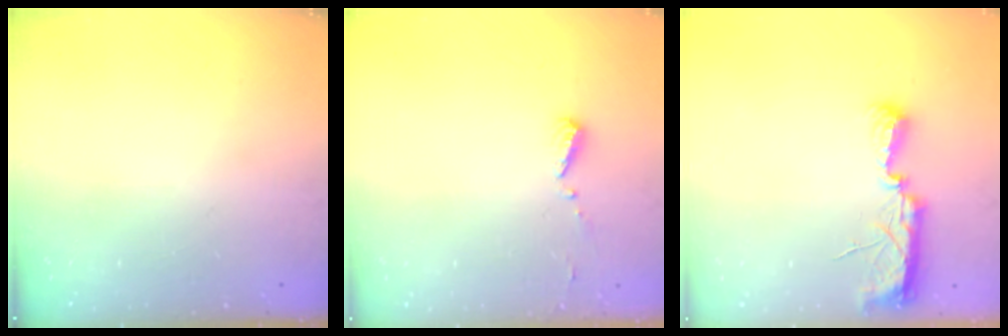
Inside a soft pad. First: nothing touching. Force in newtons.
{"total": 4.7, "press": 4.7, "slide": 0.4}
{"total": 10.0, "press": 8.9, "slide": 4.5}